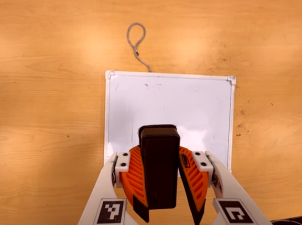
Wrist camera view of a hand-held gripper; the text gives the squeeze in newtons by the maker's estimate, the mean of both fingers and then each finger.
{"total": 9.6, "left": 9.9, "right": 9.3}